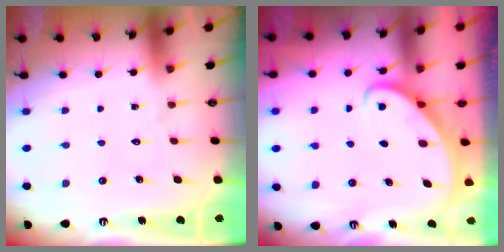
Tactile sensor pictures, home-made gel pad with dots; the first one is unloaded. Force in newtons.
{"total": 2.7, "press": 2.7, "slide": 0.2}